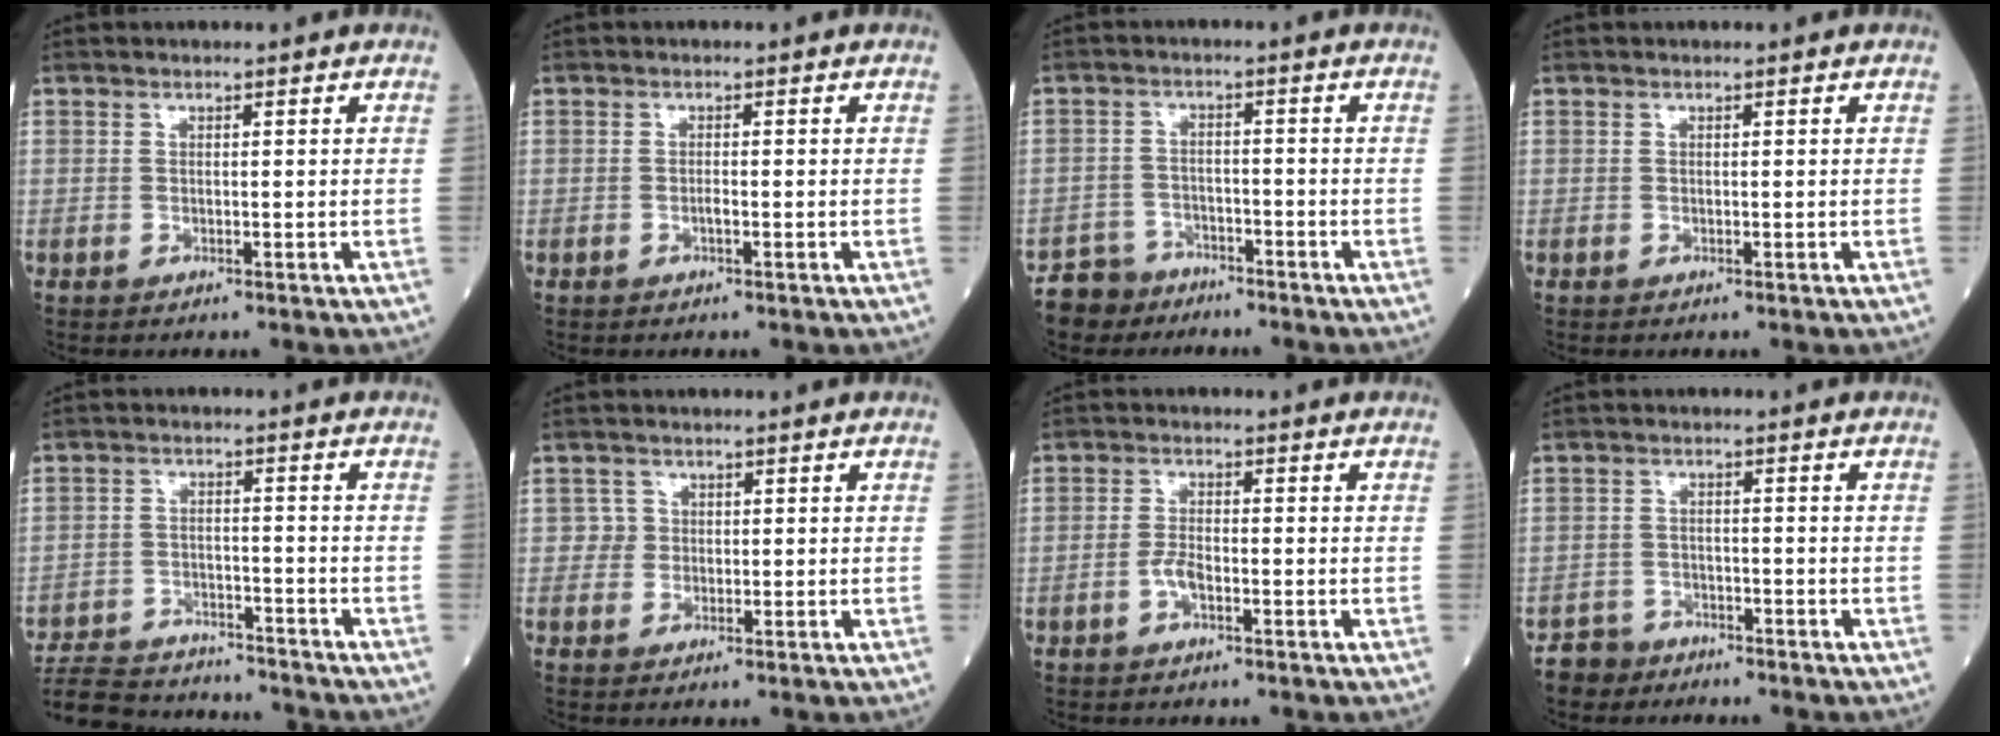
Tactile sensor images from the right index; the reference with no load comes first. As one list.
[{"total": 0.8, "force": [-0.3, 0.0, 0.8], "torque": [-0.018, 0.000, -0.006]}, {"total": 4.8, "force": [-4.0, 2.6, -0.4], "torque": [0.008, 0.001, -0.078]}, {"total": 0.0}, {"total": 14.5, "force": [-13.6, 3.3, 3.8], "torque": [-0.074, 0.010, -0.204]}, {"total": 1.6, "force": [0.2, 1.6, -0.1], "torque": [0.014, 0.004, -0.004]}, {"total": 2.5, "force": [-1.1, 0.8, 2.0], "torque": [-0.041, 0.003, -0.024]}, {"total": 3.1, "force": [-2.7, 1.6, -0.6], "torque": [0.007, 0.004, -0.049]}]